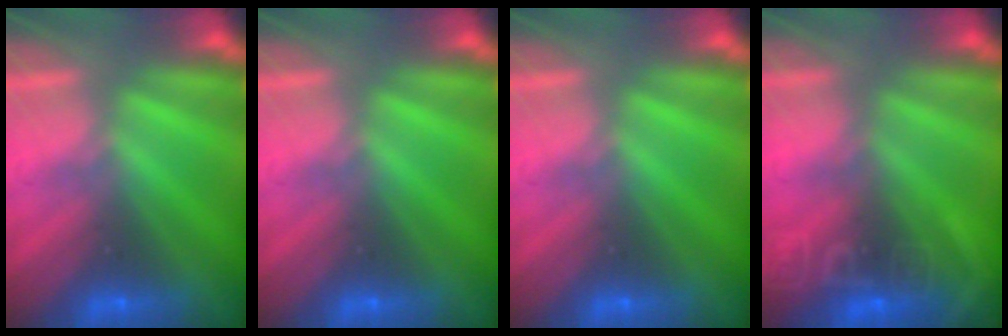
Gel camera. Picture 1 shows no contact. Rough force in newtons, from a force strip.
{"total": 0.0}
{"total": 0.0}
{"total": 9.3}